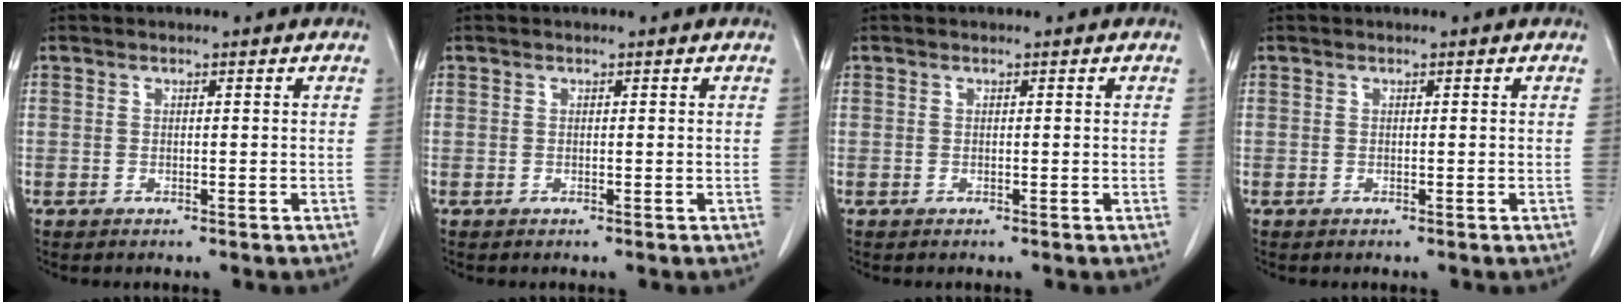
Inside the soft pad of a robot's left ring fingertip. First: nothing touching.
{"total": 0.0}
{"total": 0.0}
{"total": 0.0}